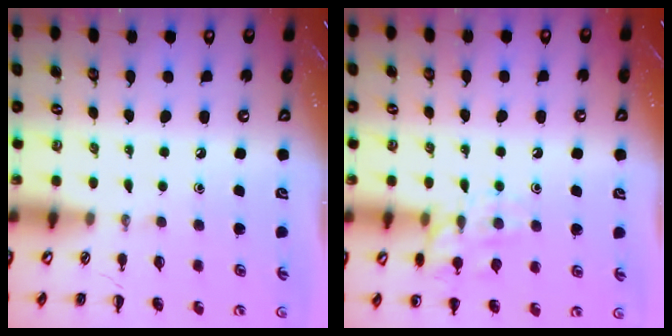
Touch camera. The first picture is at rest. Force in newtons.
{"total": 12.4, "press": 12.4, "slide": 0.8}